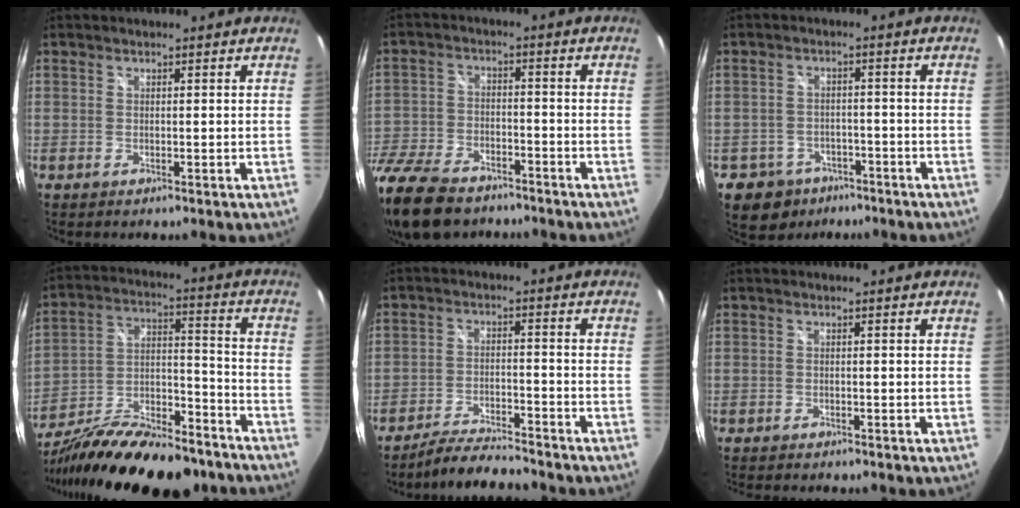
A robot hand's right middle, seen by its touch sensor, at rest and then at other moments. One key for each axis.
{"total": 18.7, "fx": -13.8, "fy": 9.0, "fz": 8.9, "tx": -0.230, "ty": -0.023, "tz": -0.246}
{"total": 7.8, "fx": -4.8, "fy": 5.9, "fz": 1.8, "tx": -0.056, "ty": 0.018, "tz": -0.062}
{"total": 27.1, "fx": -20.4, "fy": 8.6, "fz": 15.6, "tx": -0.292, "ty": -0.019, "tz": -0.314}
{"total": 8.1, "fx": -7.6, "fy": 0.7, "fz": 2.6, "tx": -0.070, "ty": 0.002, "tz": -0.128}
{"total": 3.3, "fx": -3.0, "fy": 0.5, "fz": 1.1, "tx": -0.026, "ty": -0.015, "tz": -0.049}